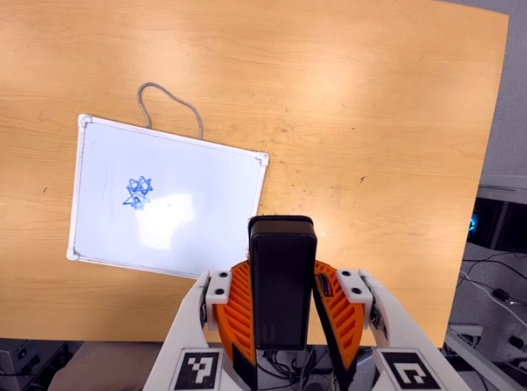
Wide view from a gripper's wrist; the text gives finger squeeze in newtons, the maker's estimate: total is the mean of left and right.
{"total": 5.7, "left": 4.4, "right": 6.9}